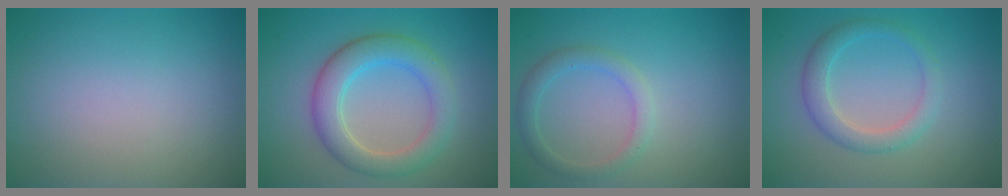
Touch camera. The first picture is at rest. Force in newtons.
{"total": 4.9, "press": 4.8, "slide": 0.4}
{"total": 2.1, "press": 2.1, "slide": 0.1}
{"total": 2.7, "press": 2.7, "slide": 0.2}